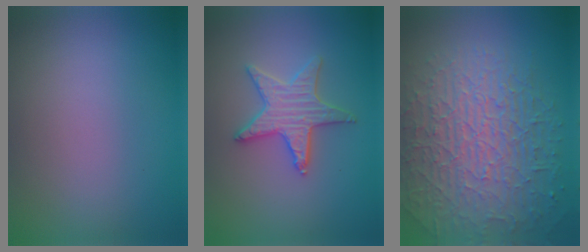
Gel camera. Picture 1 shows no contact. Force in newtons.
{"total": 3.5, "press": 3.4, "slide": 0.7}
{"total": 9.8, "press": 6.4, "slide": 7.4}